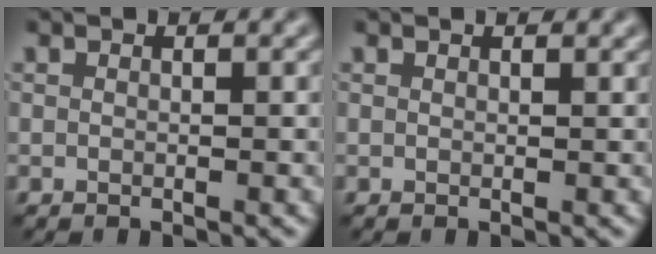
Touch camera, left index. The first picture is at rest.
{"total": 0.6, "force": [0.5, 0.2, 0.3], "torque": [-0.004, 0.003, 0.009]}